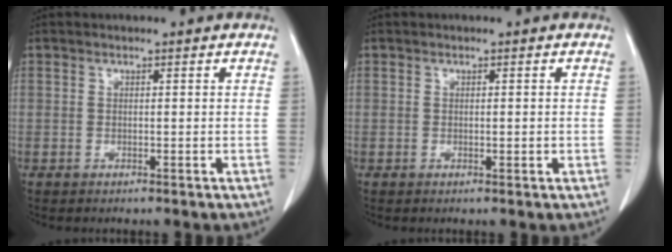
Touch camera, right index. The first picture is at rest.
{"total": 1.1, "force": [0.0, 0.3, 1.0], "torque": [-0.019, -0.004, 0.002]}